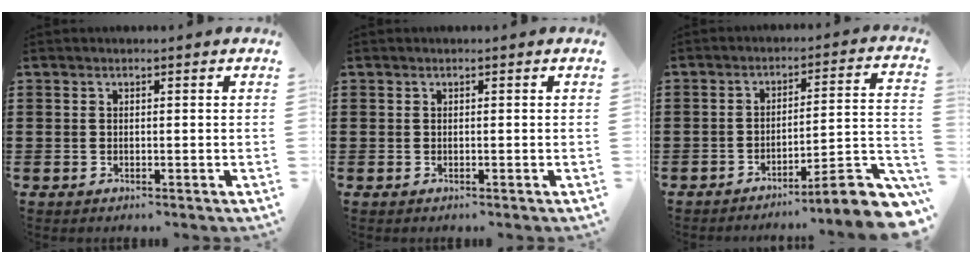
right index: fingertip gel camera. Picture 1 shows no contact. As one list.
[{"total": 0.0}, {"total": 7.6, "force": [-5.6, 0.3, 5.2], "torque": [-0.078, -0.007, -0.105]}]